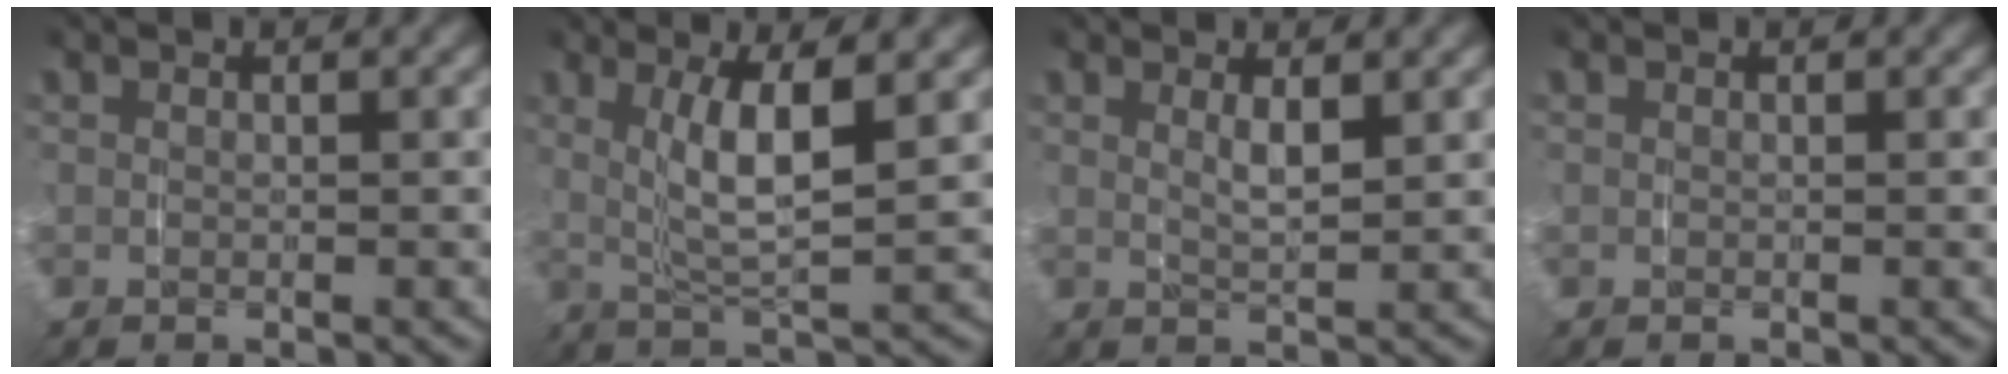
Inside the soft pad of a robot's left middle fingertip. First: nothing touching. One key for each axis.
{"total": 5.3, "fx": 1.0, "fy": 1.9, "fz": 4.8, "tx": -0.091, "ty": -0.005, "tz": 0.021}
{"total": 2.3, "fx": 0.8, "fy": 0.8, "fz": 1.9, "tx": -0.034, "ty": -0.009, "tz": 0.018}
{"total": 0.0}